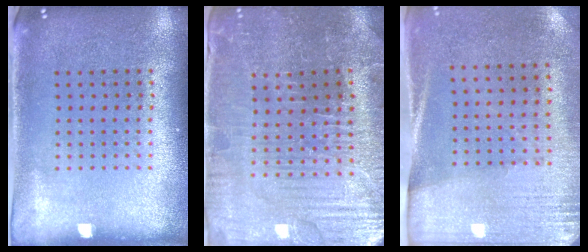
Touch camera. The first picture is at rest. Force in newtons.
{"total": 3.7, "press": 3.7, "slide": 0.5}
{"total": 2.7, "press": 2.3, "slide": 1.4}